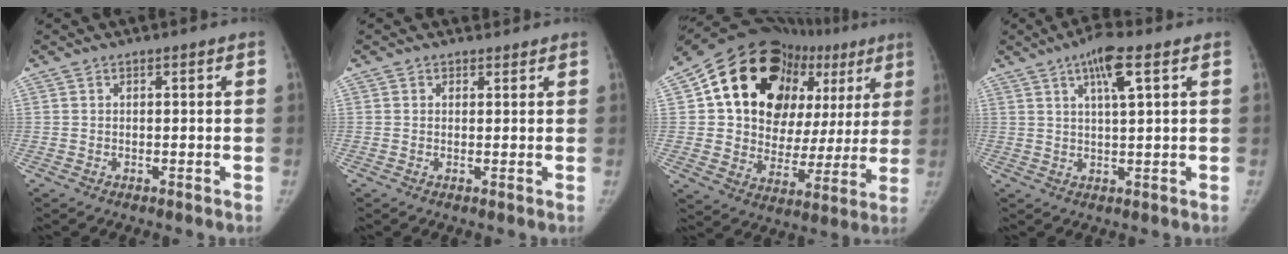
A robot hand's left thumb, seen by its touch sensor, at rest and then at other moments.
{"total": 1.1, "force": [0.8, 0.7, -0.2], "torque": [0.014, -0.004, 0.006]}
{"total": 27.0, "force": [10.9, 17.4, 17.5], "torque": [-0.193, 0.018, 0.172]}
{"total": 7.0, "force": [3.2, 1.2, 6.0], "torque": [-0.109, -0.005, 0.056]}